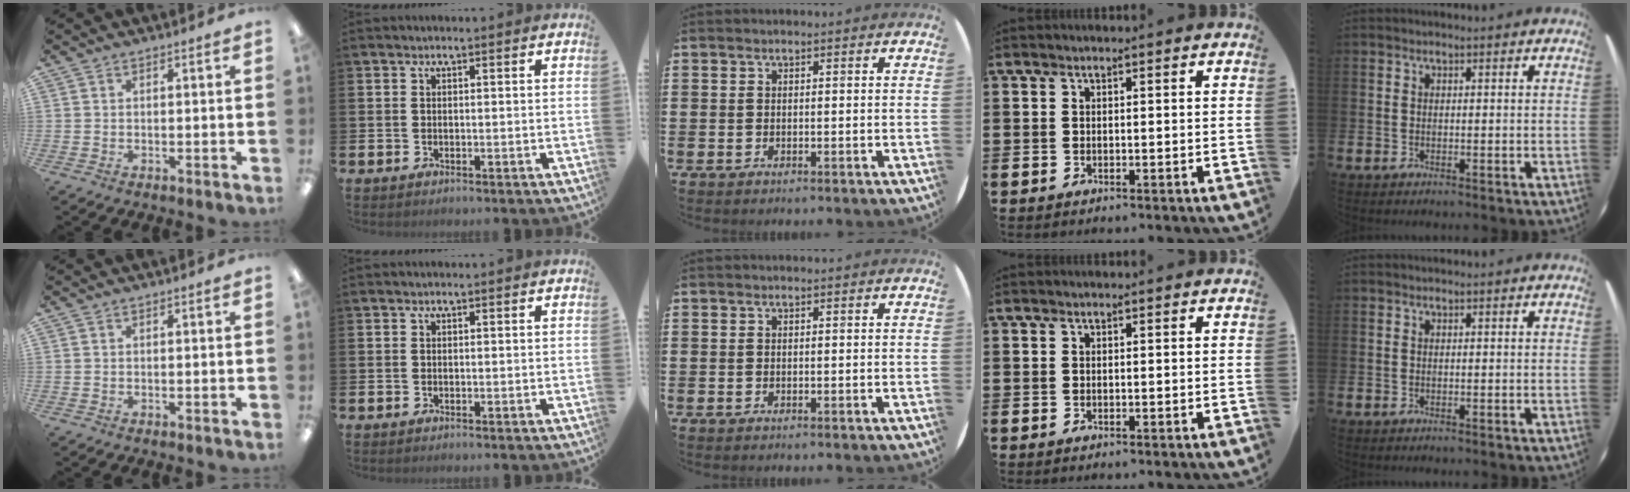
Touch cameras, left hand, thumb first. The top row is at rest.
{}